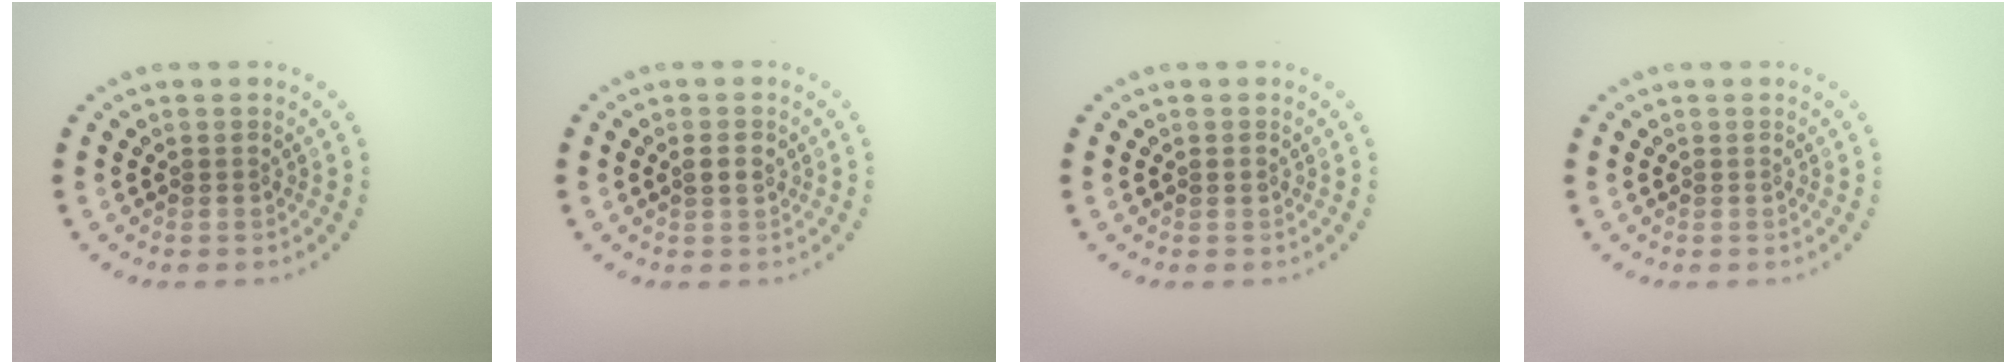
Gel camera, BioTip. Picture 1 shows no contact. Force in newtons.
{"total": 1.3, "press": 1.3, "slide": 0.1}
{"total": 0.6, "press": 0.6, "slide": 0.1}
{"total": 0.0}